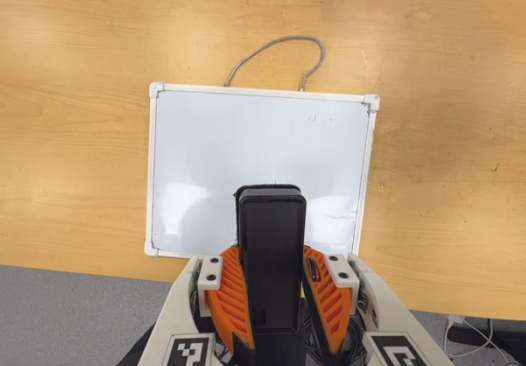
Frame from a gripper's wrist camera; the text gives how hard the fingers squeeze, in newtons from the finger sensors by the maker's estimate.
{"total": 8.7, "left": 7.3, "right": 10.1}